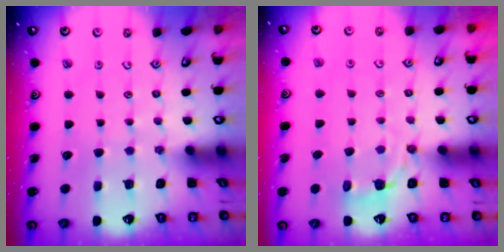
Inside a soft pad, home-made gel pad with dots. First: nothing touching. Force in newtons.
{"total": 3.0, "press": 1.6, "slide": 2.5}